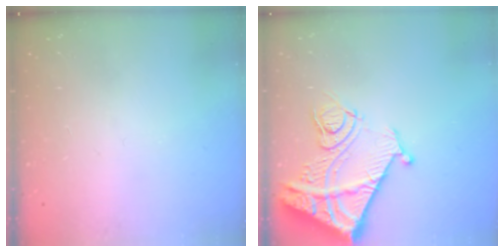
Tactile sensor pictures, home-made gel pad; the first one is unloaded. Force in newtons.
{"total": 14.7, "press": 14.6, "slide": 1.7}